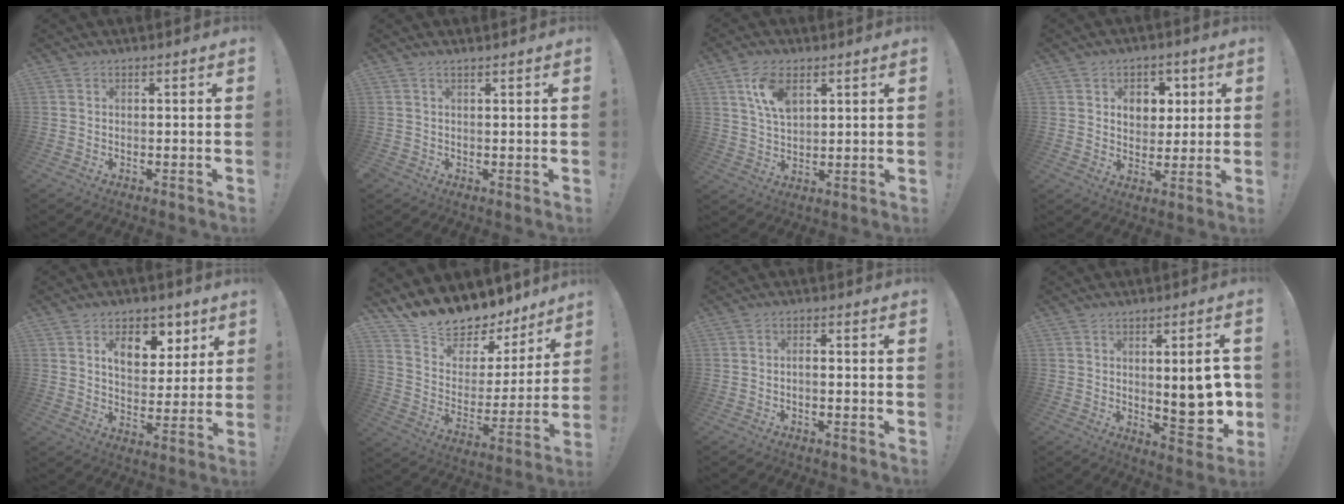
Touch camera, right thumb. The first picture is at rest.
{"total": 1.4, "force": [0.9, 1.0, 0.1], "torque": [-0.010, 0.005, 0.020]}
{"total": 9.2, "force": [4.7, 5.1, 6.1], "torque": [-0.110, -0.006, 0.089]}
{"total": 7.6, "force": [2.4, 6.3, 3.4], "torque": [-0.042, -0.009, 0.044]}
{"total": 10.8, "force": [5.5, 7.0, 6.1], "torque": [-0.074, -0.028, 0.098]}
{"total": 13.6, "force": [12.5, 4.9, 2.1], "torque": [-0.054, -0.115, 0.227]}
{"total": 1.3, "force": [-0.9, 0.4, 0.9], "torque": [-0.021, 0.005, -0.016]}
{"total": 13.2, "force": [0.1, 4.7, 12.4], "torque": [-0.142, -0.012, 0.003]}